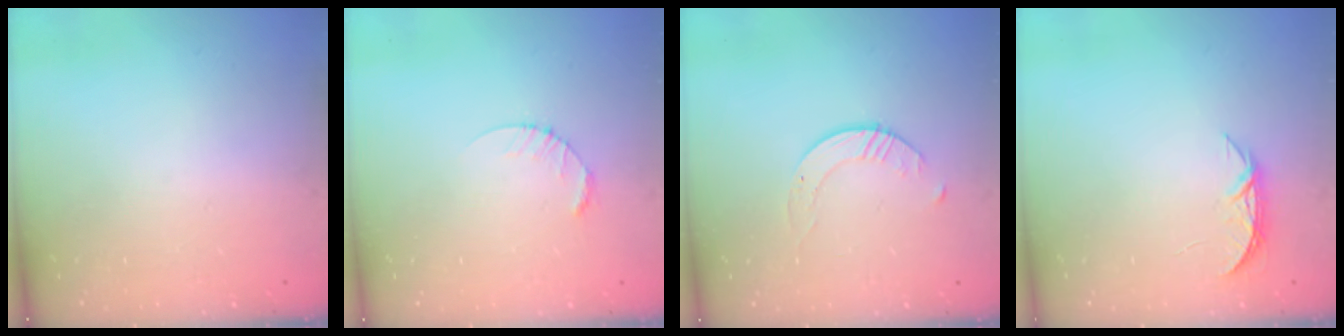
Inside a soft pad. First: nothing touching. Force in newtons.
{"total": 2.6, "press": 2.6, "slide": 0.4}
{"total": 1.7, "press": 1.7, "slide": 0.2}
{"total": 4.2, "press": 4.2, "slide": 0.5}